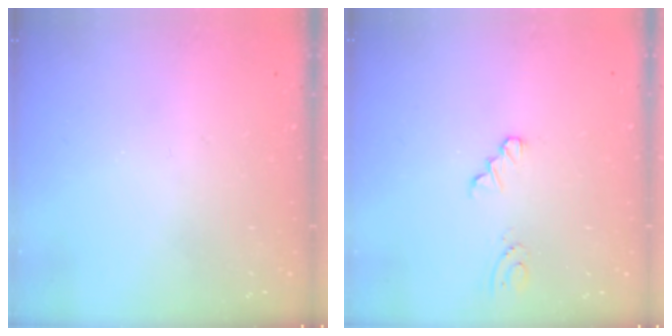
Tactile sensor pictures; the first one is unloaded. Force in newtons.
{"total": 0.0}